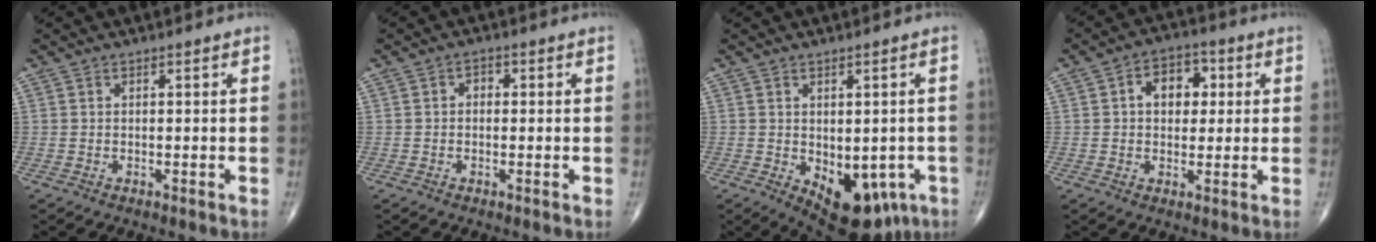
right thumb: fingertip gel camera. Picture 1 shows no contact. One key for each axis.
{"total": 1.7, "fx": 0.1, "fy": 1.3, "fz": 1.1, "tx": -0.008, "ty": 0.009, "tz": -0.004}
{"total": 13.6, "fx": -4.8, "fy": 7.8, "fz": 10.1, "tx": -0.107, "ty": -0.001, "tz": -0.048}
{"total": 8.0, "fx": 1.7, "fy": 5.6, "fz": 5.5, "tx": -0.052, "ty": 0.012, "tz": 0.020}